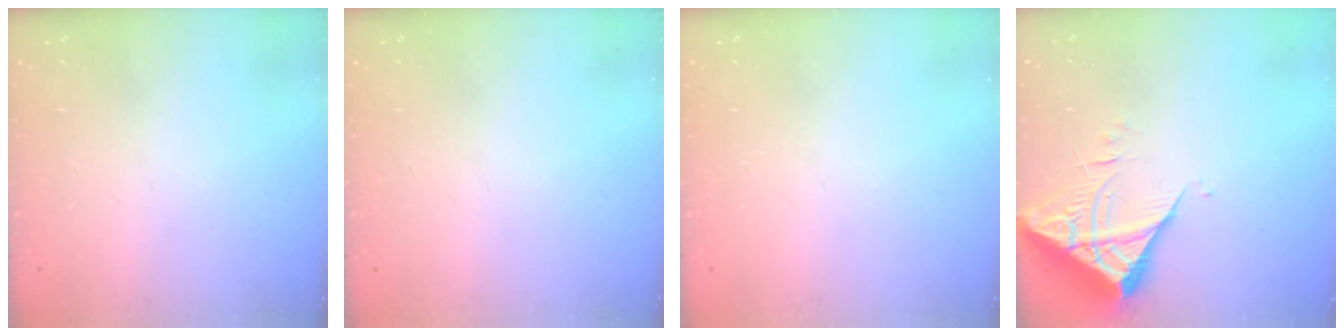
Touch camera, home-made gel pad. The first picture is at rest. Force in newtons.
{"total": 0.0}
{"total": 0.0}
{"total": 6.6, "press": 6.6, "slide": 0.8}